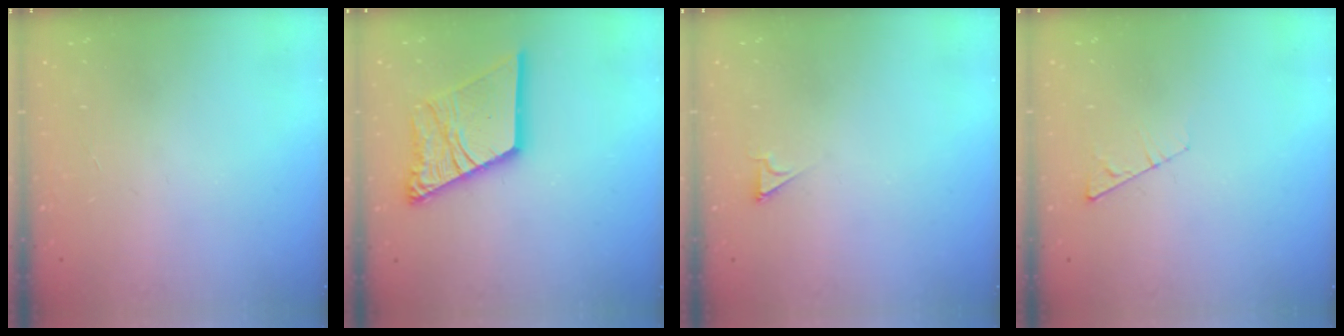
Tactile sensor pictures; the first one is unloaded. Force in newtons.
{"total": 18.4, "press": 18.3, "slide": 2.2}
{"total": 2.1, "press": 2.1, "slide": 0.3}
{"total": 3.5, "press": 3.4, "slide": 0.4}